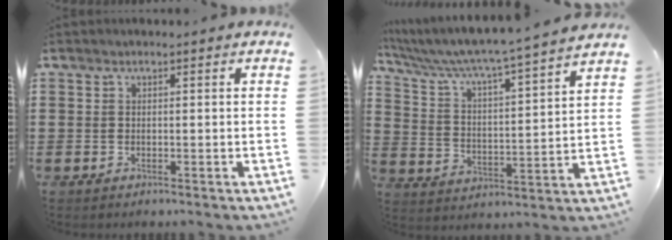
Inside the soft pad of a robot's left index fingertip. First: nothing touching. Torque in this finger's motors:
{"motor_torque": [1.12, -1.02, 1.05, 0.21]}